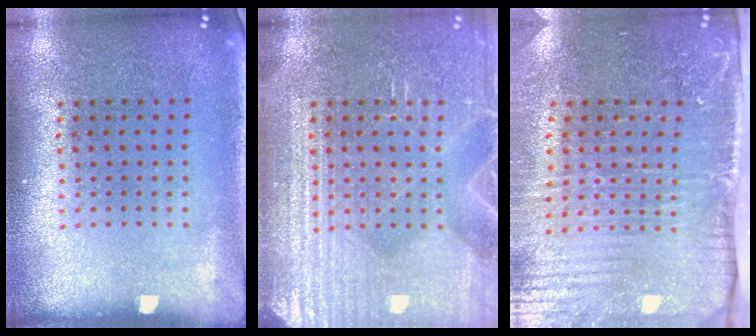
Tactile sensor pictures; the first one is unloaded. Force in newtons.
{"total": 5.6, "press": 5.5, "slide": 0.9}
{"total": 4.5, "press": 3.7, "slide": 2.5}